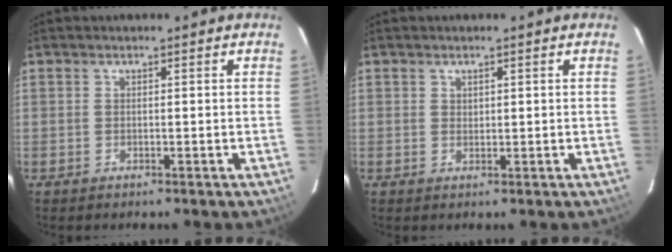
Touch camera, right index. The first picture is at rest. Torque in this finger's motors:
{"motor_torque": [-0.28, 0.34, -0.04, -0.01]}